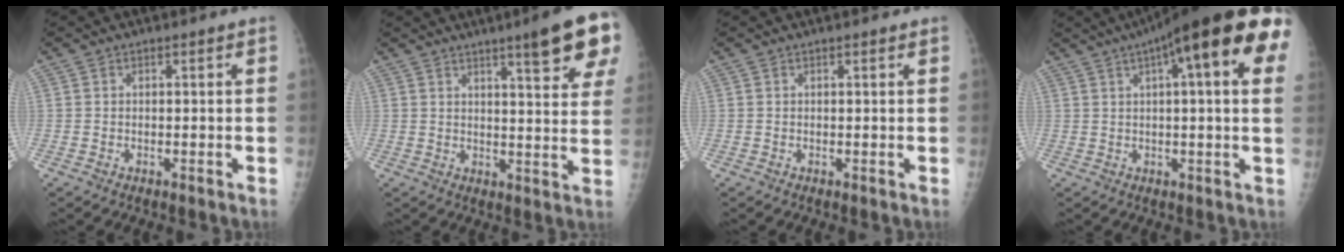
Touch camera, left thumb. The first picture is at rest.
{"total": 12.3, "force": [7.3, 1.6, 9.8], "torque": [-0.110, -0.033, 0.089]}
{"total": 0.9, "force": [0.8, 0.1, 0.5], "torque": [-0.005, 0.000, 0.012]}
{"total": 21.9, "force": [9.1, 4.7, 19.4], "torque": [-0.267, 0.024, 0.118]}